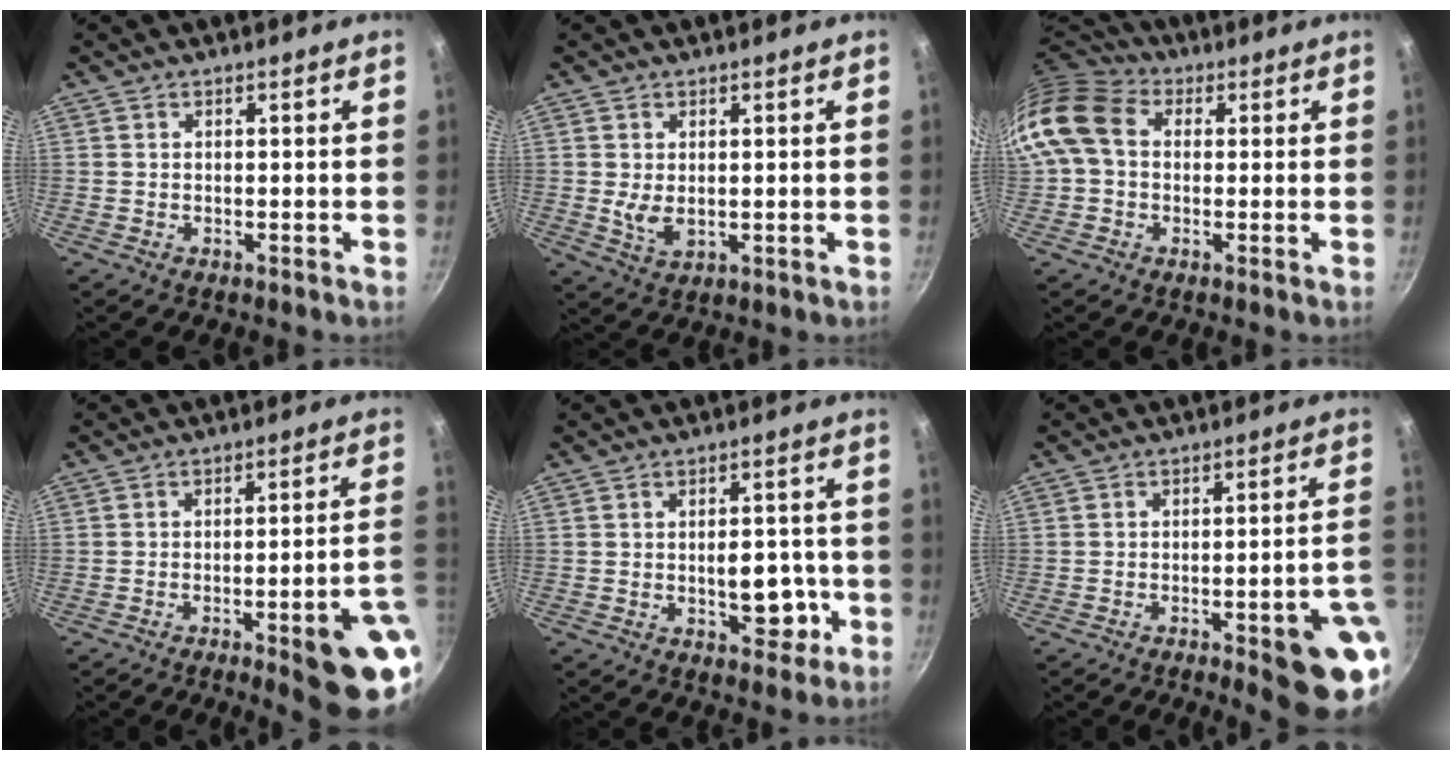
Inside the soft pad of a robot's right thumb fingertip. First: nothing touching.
{"total": 4.0, "force": [0.4, 2.4, 3.2], "torque": [-0.059, -0.014, 0.017]}
{"total": 12.1, "force": [1.2, 9.4, 7.6], "torque": [-0.131, 0.024, 0.002]}
{"total": 16.4, "force": [-6.9, 3.1, 14.5], "torque": [-0.144, 0.040, -0.087]}
{"total": 8.4, "force": [-2.0, 4.8, 6.5], "torque": [-0.050, 0.014, -0.022]}
{"total": 15.2, "force": [-6.5, 3.2, 13.3], "torque": [-0.126, 0.039, -0.080]}